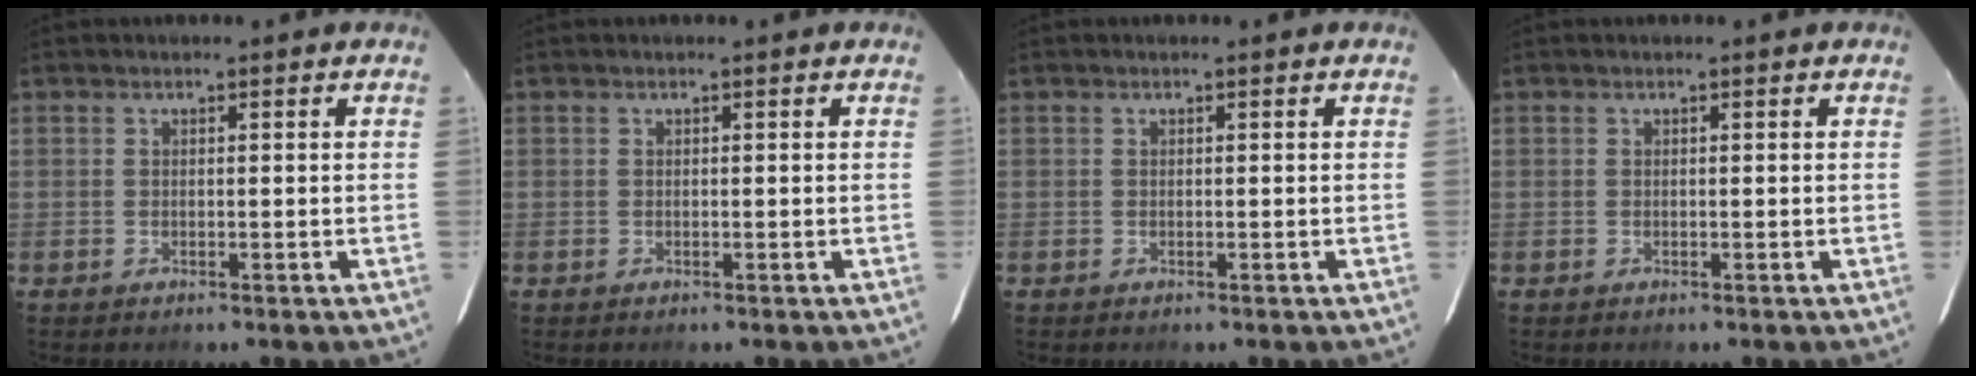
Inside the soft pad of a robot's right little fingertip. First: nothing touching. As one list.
[{"total": 0.0}, {"total": 0.0}, {"total": 0.0}]